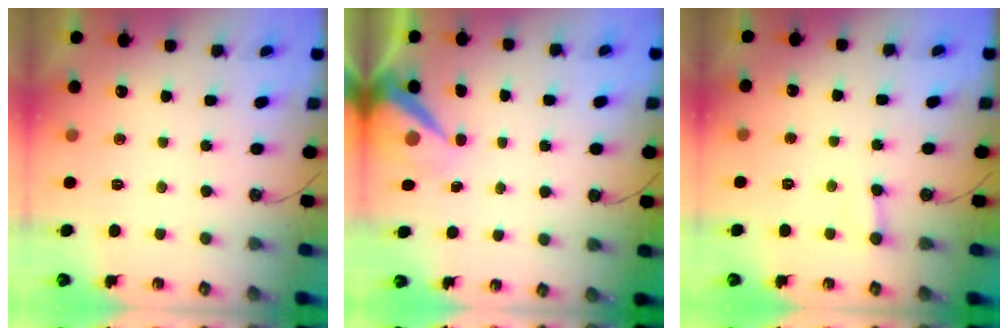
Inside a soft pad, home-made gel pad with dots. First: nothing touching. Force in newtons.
{"total": 8.5, "press": 8.5, "slide": 0.8}
{"total": 2.8, "press": 2.8, "slide": 0.5}